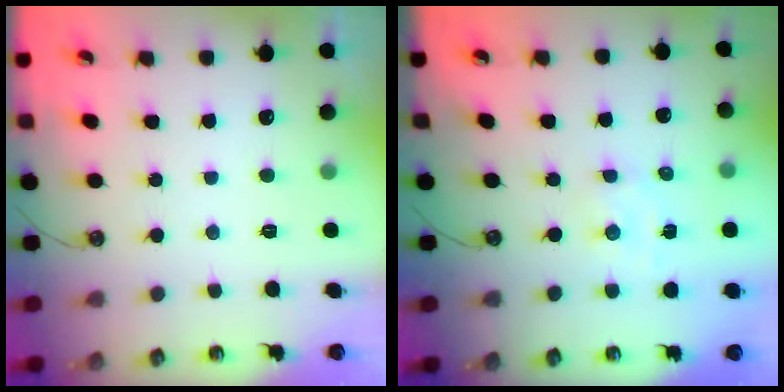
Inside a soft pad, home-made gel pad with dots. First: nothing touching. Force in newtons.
{"total": 1.6, "press": 1.6, "slide": 0.1}